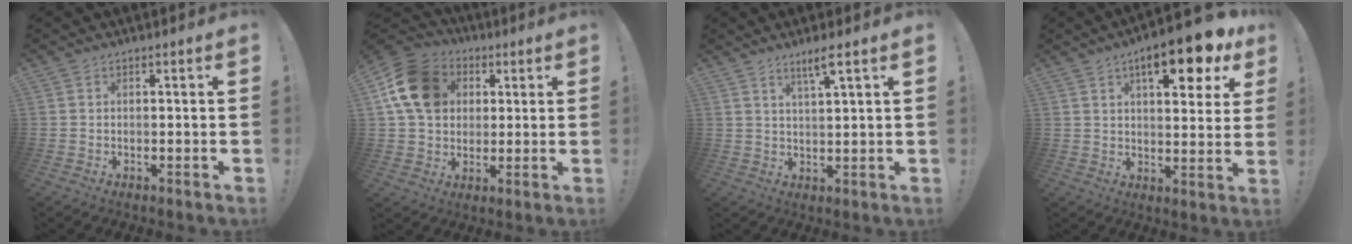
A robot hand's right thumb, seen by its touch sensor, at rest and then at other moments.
{"total": 16.6, "force": [4.6, 13.1, 9.0], "torque": [-0.146, -0.004, 0.093]}
{"total": 5.0, "force": [3.4, 0.0, 3.7], "torque": [-0.064, -0.013, 0.053]}
{"total": 14.0, "force": [7.4, 4.1, 11.2], "torque": [-0.153, -0.037, 0.112]}